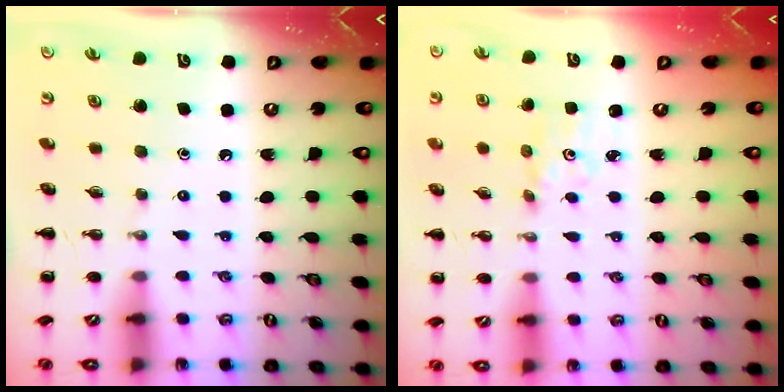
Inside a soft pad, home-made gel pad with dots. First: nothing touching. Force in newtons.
{"total": 1.9, "press": 1.9, "slide": 0.5}